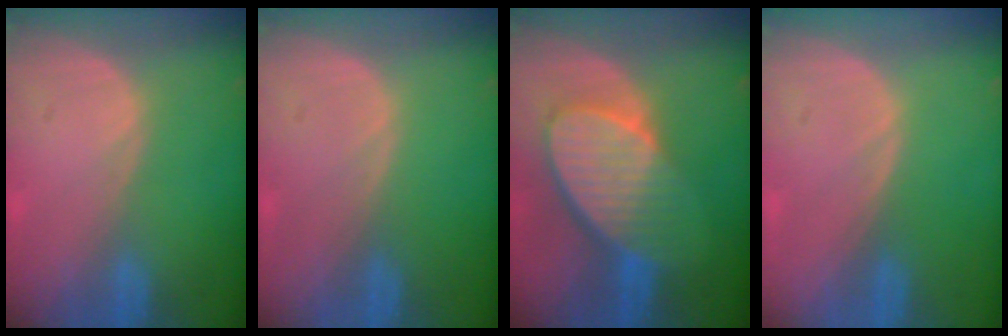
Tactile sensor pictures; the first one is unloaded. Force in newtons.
{"total": 0.0}
{"total": 9.4, "press": 8.3, "slide": 4.4}
{"total": 0.0}